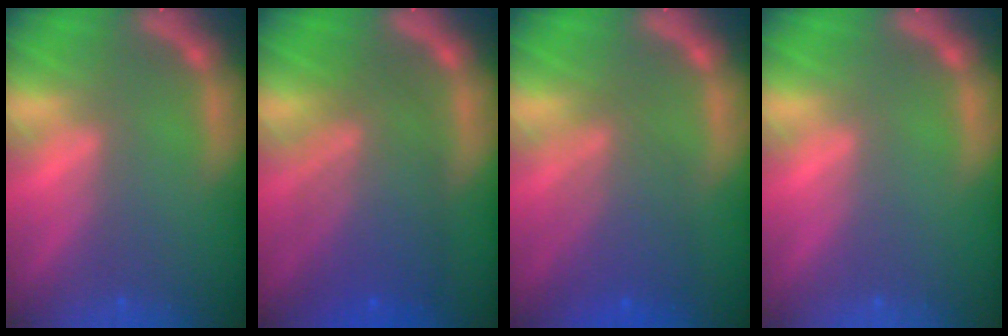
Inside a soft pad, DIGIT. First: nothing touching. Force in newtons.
{"total": 8.1}
{"total": 5.6}
{"total": 0.0}